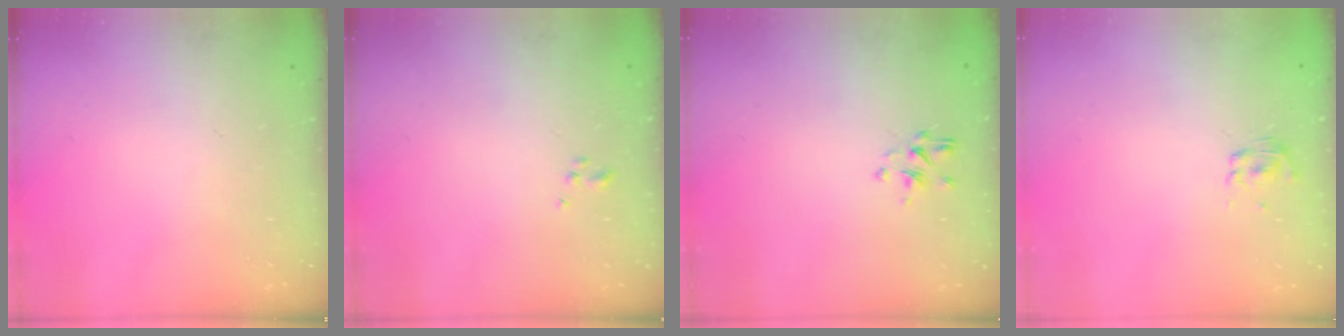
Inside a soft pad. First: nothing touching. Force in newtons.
{"total": 0.9, "press": 0.8, "slide": 0.3}
{"total": 1.8, "press": 1.7, "slide": 0.7}
{"total": 2.7, "press": 2.4, "slide": 1.2}